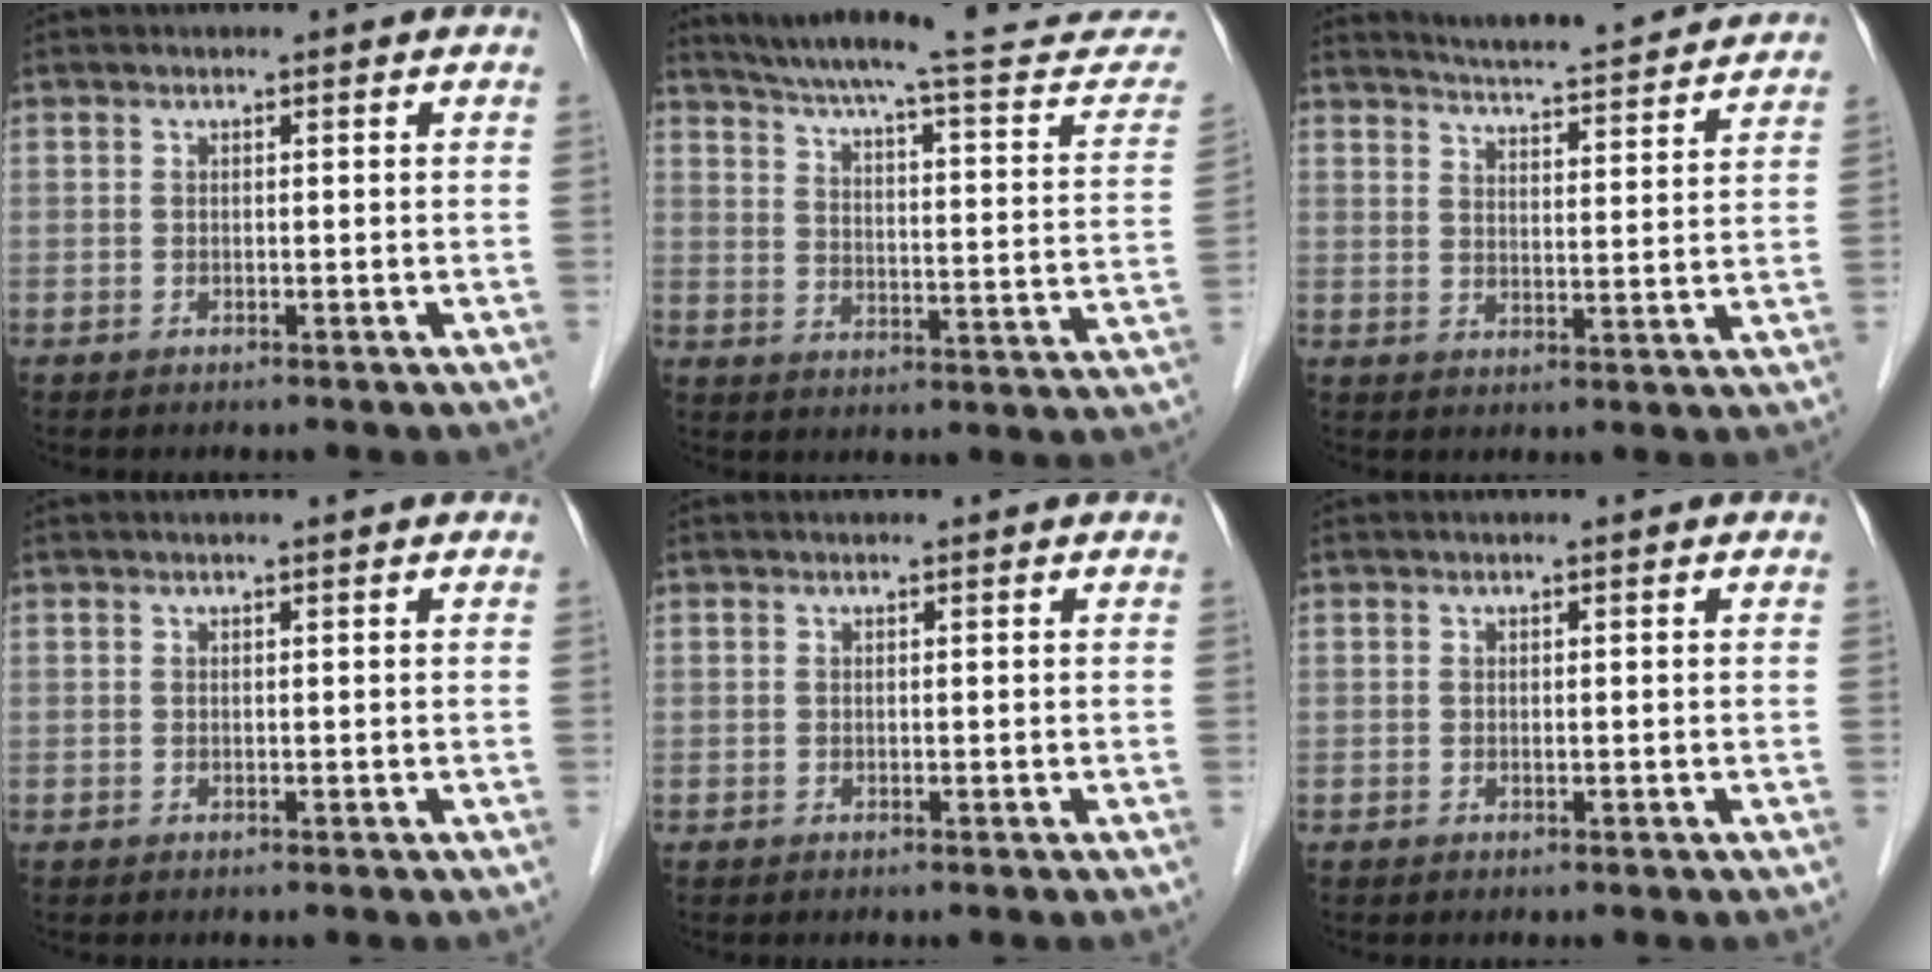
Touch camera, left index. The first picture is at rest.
{"total": 25.9, "force": [23.9, 1.6, 10.1], "torque": [-0.150, -0.068, 0.300]}
{"total": 15.4, "force": [14.6, 0.6, 4.8], "torque": [-0.079, -0.007, 0.189]}
{"total": 0.5, "force": [0.4, -0.1, 0.3], "torque": [-0.008, 0.001, 0.013]}
{"total": 0.5, "force": [0.5, 0.0, 0.1], "torque": [-0.001, 0.004, 0.007]}
{"total": 0.0}